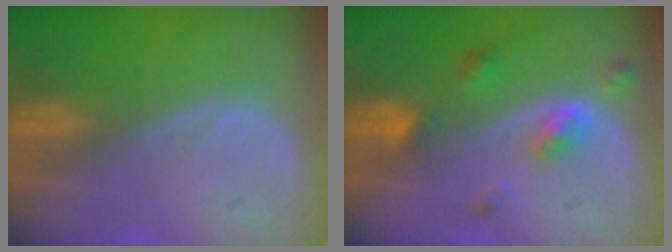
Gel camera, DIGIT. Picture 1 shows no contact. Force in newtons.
{"total": 4.4, "press": 4.1, "slide": 1.6}